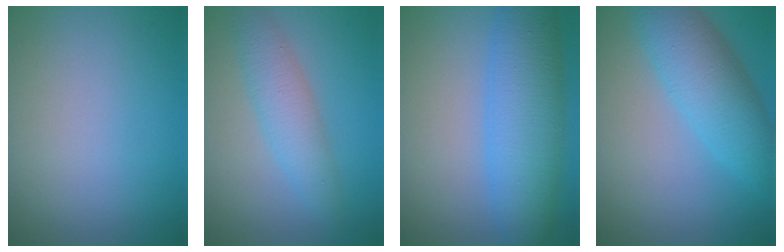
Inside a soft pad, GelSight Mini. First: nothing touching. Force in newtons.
{"total": 3.7, "press": 3.7, "slide": 0.1}
{"total": 8.4, "press": 8.4, "slide": 0.3}
{"total": 6.4, "press": 6.4, "slide": 0.2}